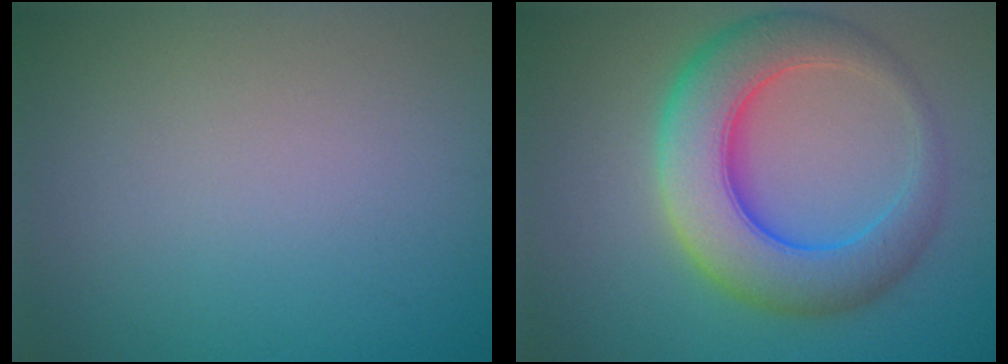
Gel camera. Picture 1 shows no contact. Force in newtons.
{"total": 8.5, "press": 8.5, "slide": 0.3}